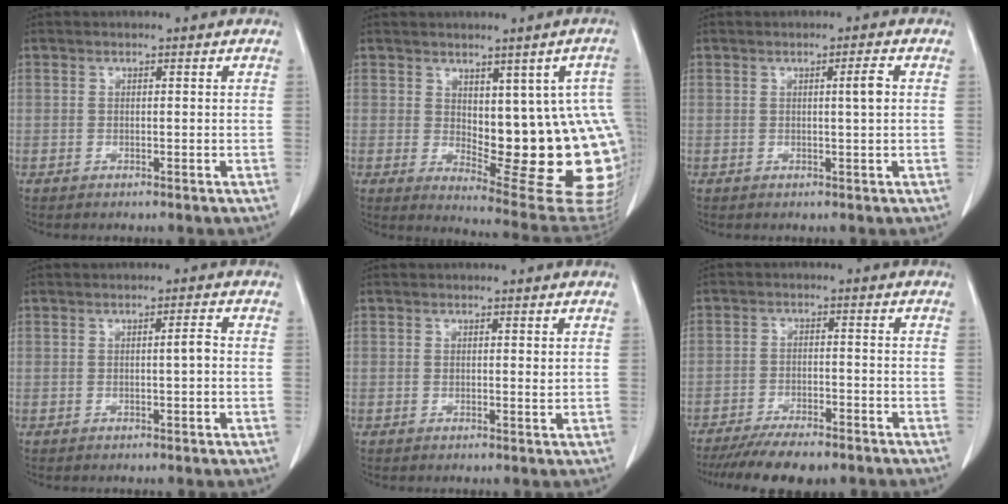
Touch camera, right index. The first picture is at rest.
{"total": 18.1, "force": [-0.2, 6.2, 17.0], "torque": [-0.145, 0.010, 0.020]}
{"total": 2.1, "force": [0.3, -0.3, 2.1], "torque": [-0.035, 0.000, 0.005]}
{"total": 1.6, "force": [-0.1, 0.0, 1.6], "torque": [-0.024, 0.002, -0.001]}
{"total": 0.7, "force": [0.3, 0.2, 0.6], "torque": [-0.010, -0.004, 0.004]}
{"total": 10.3, "force": [-8.4, 2.6, 5.2], "torque": [-0.074, -0.012, -0.129]}